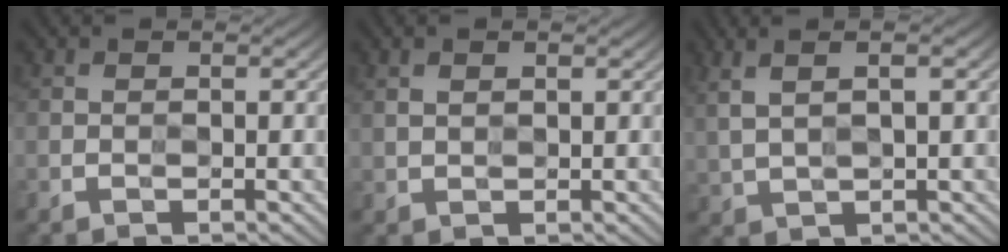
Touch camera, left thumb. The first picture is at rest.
{"total": 1.5, "force": [0.9, 0.5, 1.2], "torque": [-0.027, 0.000, 0.021]}
{"total": 5.4, "force": [2.5, 1.5, 4.6], "torque": [-0.091, 0.010, 0.041]}